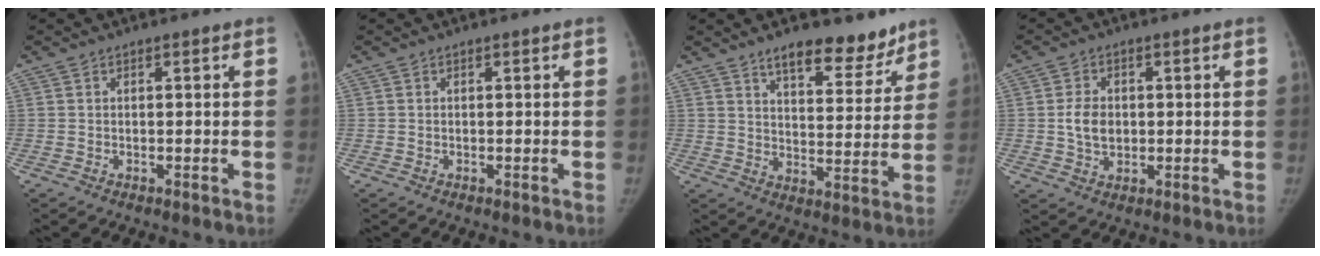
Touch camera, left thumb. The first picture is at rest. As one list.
[{"total": 0.0}, {"total": 12.4, "force": [9.4, 5.1, 6.3], "torque": [-0.047, -0.063, 0.142]}, {"total": 5.1, "force": [0.2, 3.8, 3.5], "torque": [-0.053, -0.001, 0.007]}]